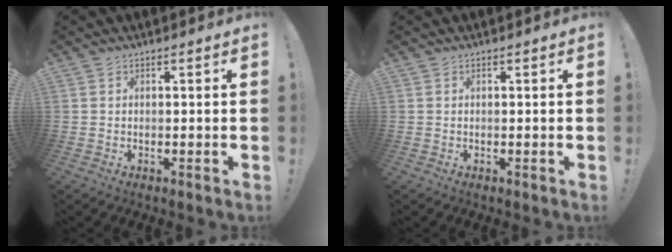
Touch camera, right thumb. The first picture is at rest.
{"total": 0.0}